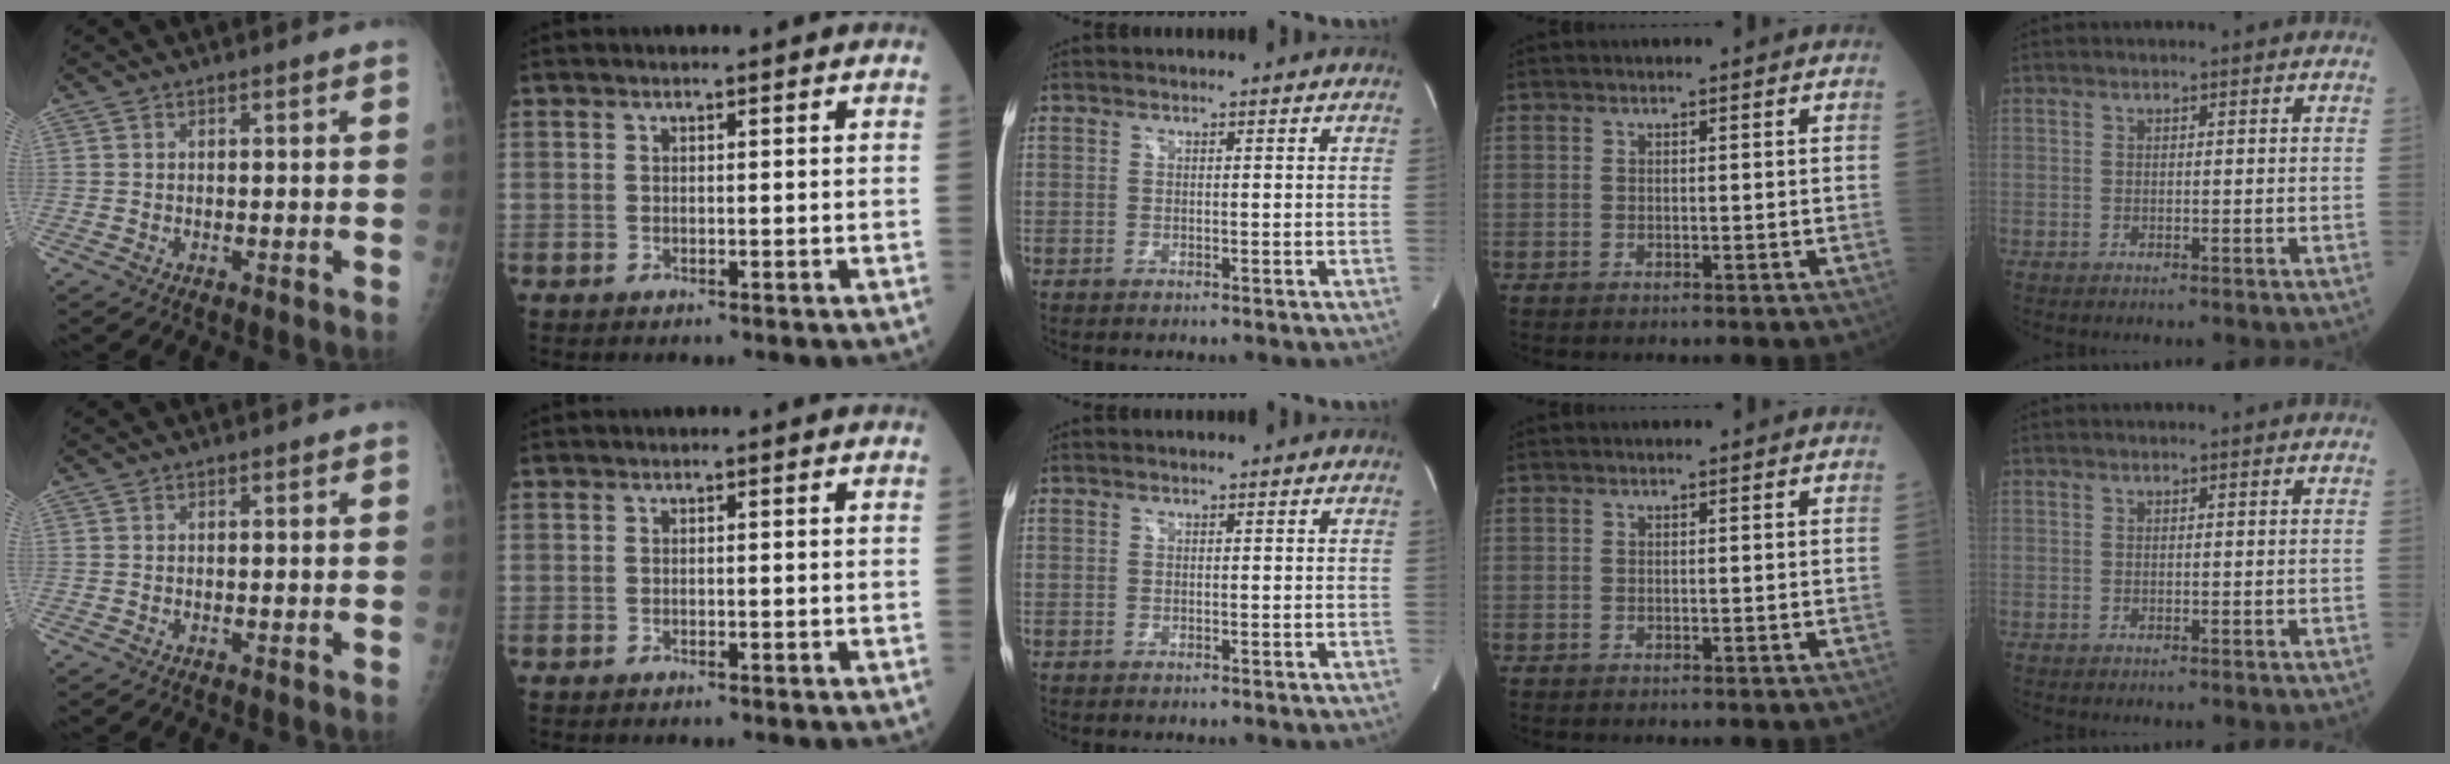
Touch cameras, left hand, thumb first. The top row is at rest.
{}